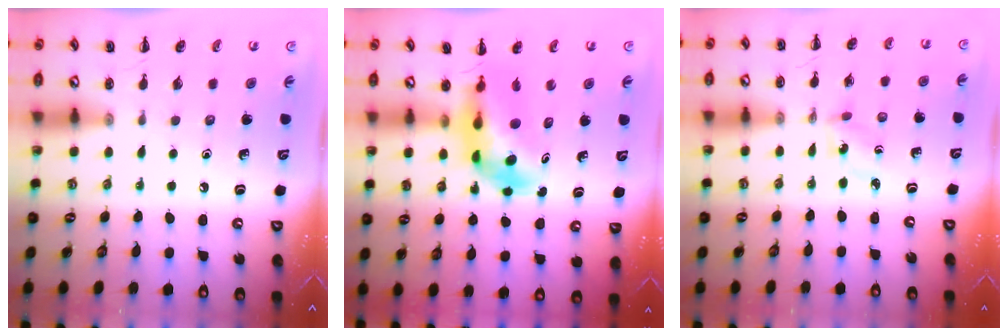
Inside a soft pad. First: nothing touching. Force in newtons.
{"total": 7.2, "press": 6.9, "slide": 2.1}
{"total": 2.7, "press": 2.6, "slide": 0.9}